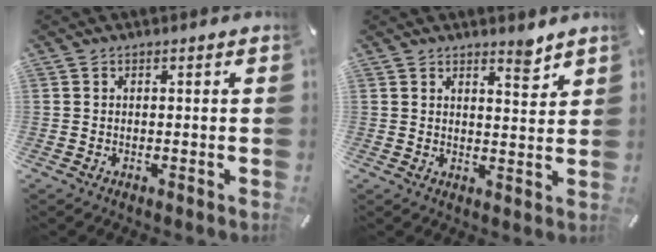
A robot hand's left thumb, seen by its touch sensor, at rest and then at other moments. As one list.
[{"total": 4.5, "force": [3.8, 1.3, 2.0], "torque": [-0.008, -0.035, 0.060]}]